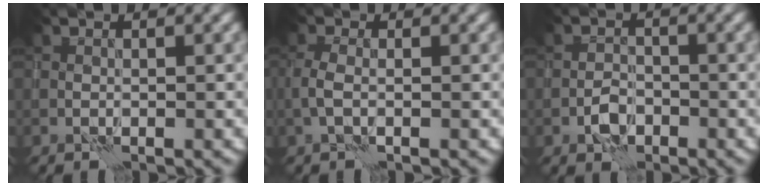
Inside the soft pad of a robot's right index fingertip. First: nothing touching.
{"total": 1.7, "force": [-0.3, 0.8, 1.4], "torque": [-0.033, 0.001, -0.010]}
{"total": 1.7, "force": [-0.9, 1.2, 0.8], "torque": [-0.010, 0.006, -0.020]}